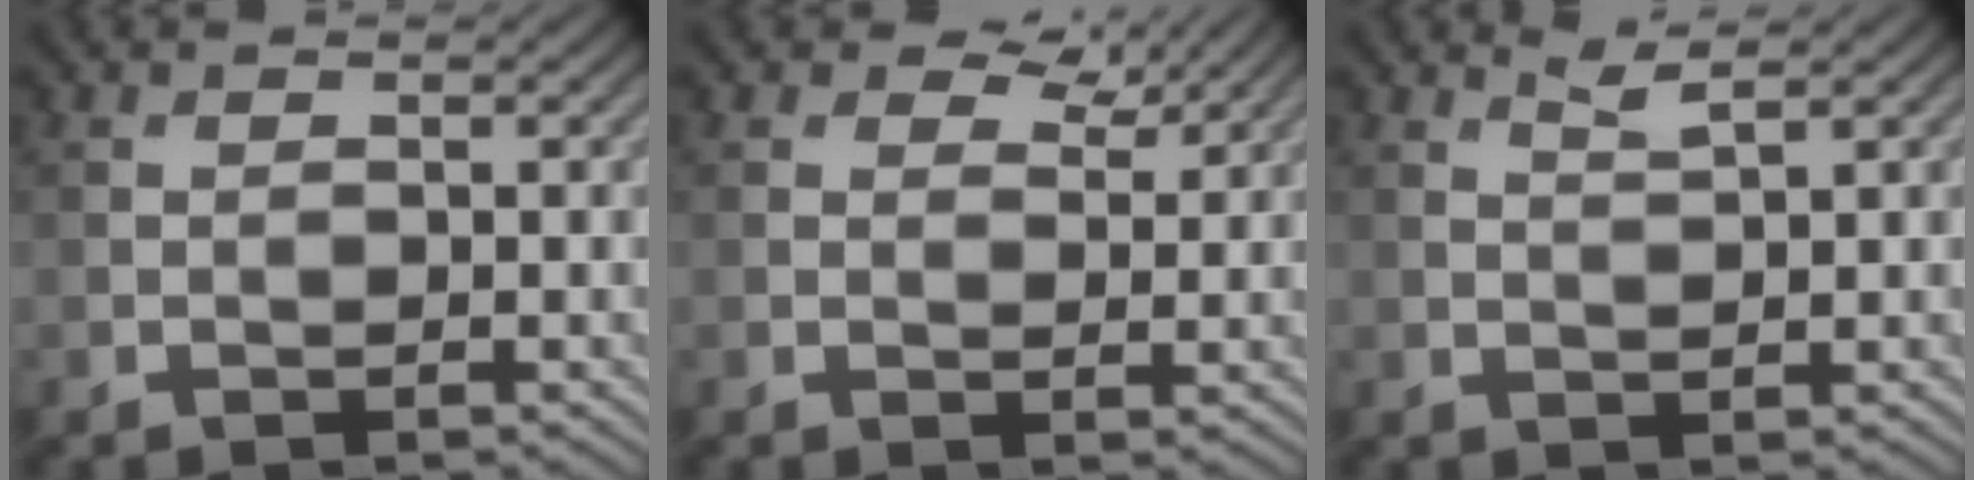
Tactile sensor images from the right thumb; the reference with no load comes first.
{"total": 3.7, "force": [2.6, 1.8, 1.9], "torque": [-0.033, -0.004, 0.041]}
{"total": 1.6, "force": [1.3, 0.0, 0.9], "torque": [-0.025, 0.004, 0.028]}